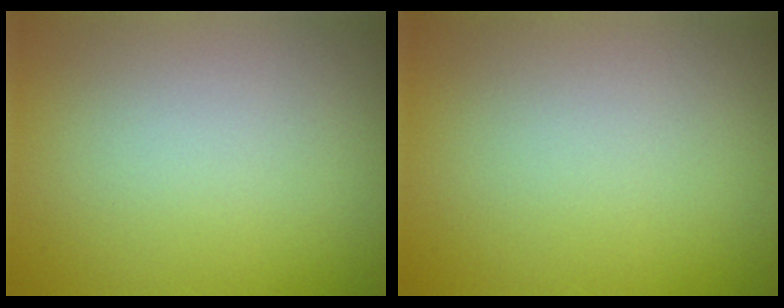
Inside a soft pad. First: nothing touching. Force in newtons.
{"total": 0.0}